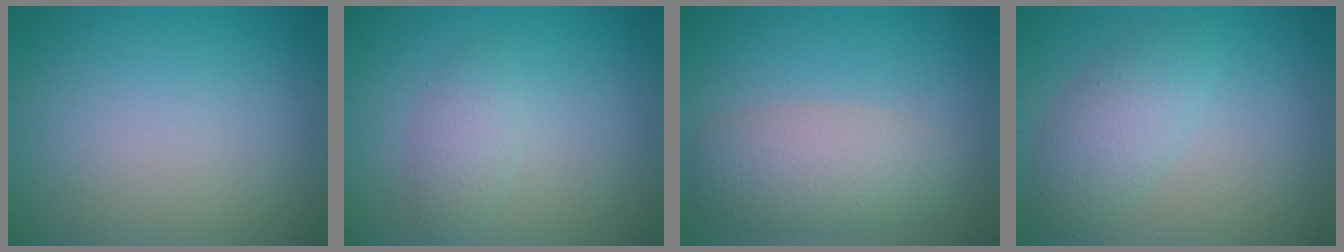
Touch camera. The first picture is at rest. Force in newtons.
{"total": 1.8, "press": 1.8, "slide": 0.1}
{"total": 4.5, "press": 4.5, "slide": 0.2}
{"total": 3.2, "press": 3.2, "slide": 0.1}